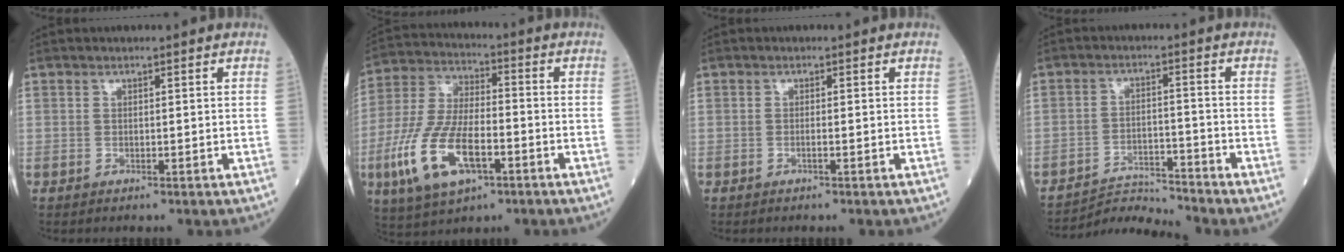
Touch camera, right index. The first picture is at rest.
{"total": 14.7, "force": [-5.4, 5.8, 12.4], "torque": [-0.271, -0.005, -0.097]}
{"total": 0.6, "force": [-0.3, -0.1, 0.6], "torque": [-0.013, 0.000, -0.005]}
{"total": 6.2, "force": [-5.9, -1.5, -1.2], "torque": [0.012, 0.000, -0.103]}